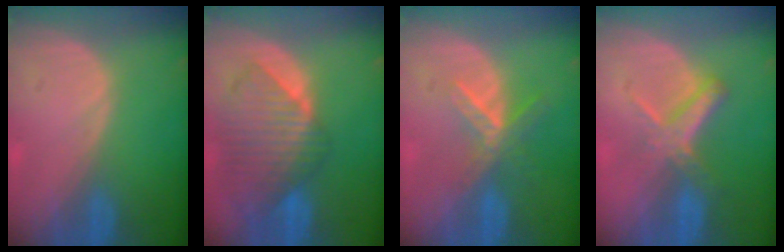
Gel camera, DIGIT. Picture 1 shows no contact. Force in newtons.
{"total": 10.1, "press": 8.8, "slide": 5.0}
{"total": 5.8, "press": 5.0, "slide": 2.9}
{"total": 5.6, "press": 5.2, "slide": 2.2}